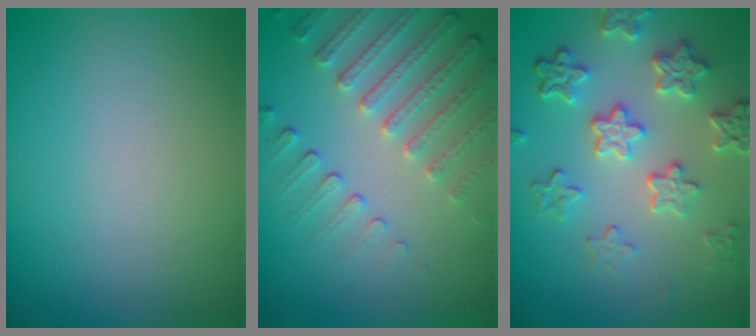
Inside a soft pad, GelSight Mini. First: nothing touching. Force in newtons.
{"total": 4.7, "press": 3.6, "slide": 2.9}
{"total": 5.8, "press": 4.4, "slide": 3.8}